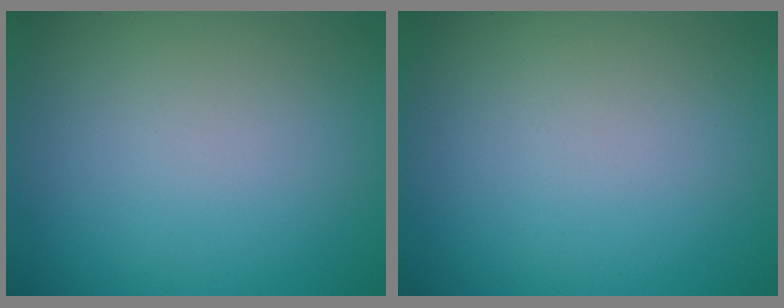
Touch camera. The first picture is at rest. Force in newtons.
{"total": 0.0}